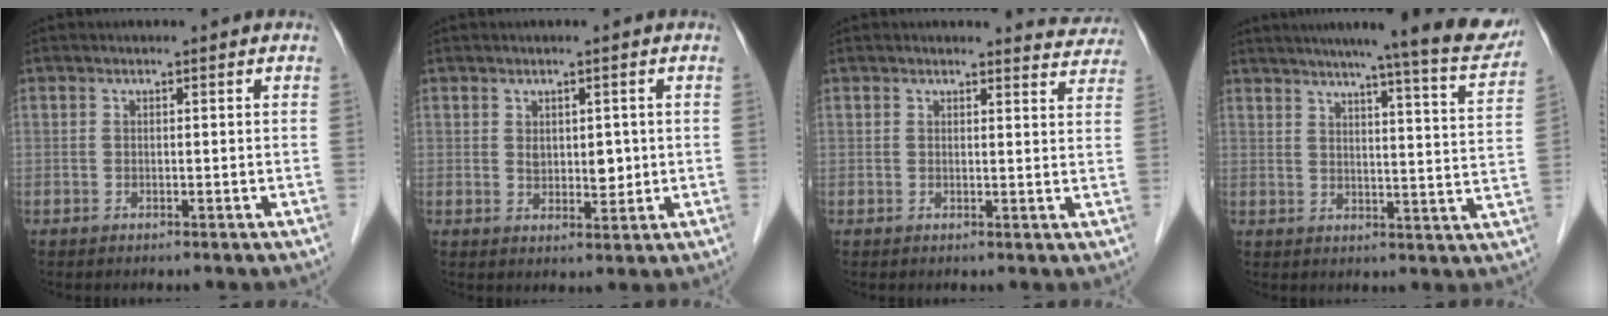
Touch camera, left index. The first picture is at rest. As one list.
[{"total": 3.3, "force": [0.5, 2.1, 2.5], "torque": [-0.038, -0.002, 0.014]}, {"total": 4.3, "force": [4.2, 0.8, -0.3], "torque": [0.010, -0.023, 0.024]}, {"total": 19.7, "force": [17.2, 0.0, 9.6], "torque": [-0.130, -0.046, 0.203]}]